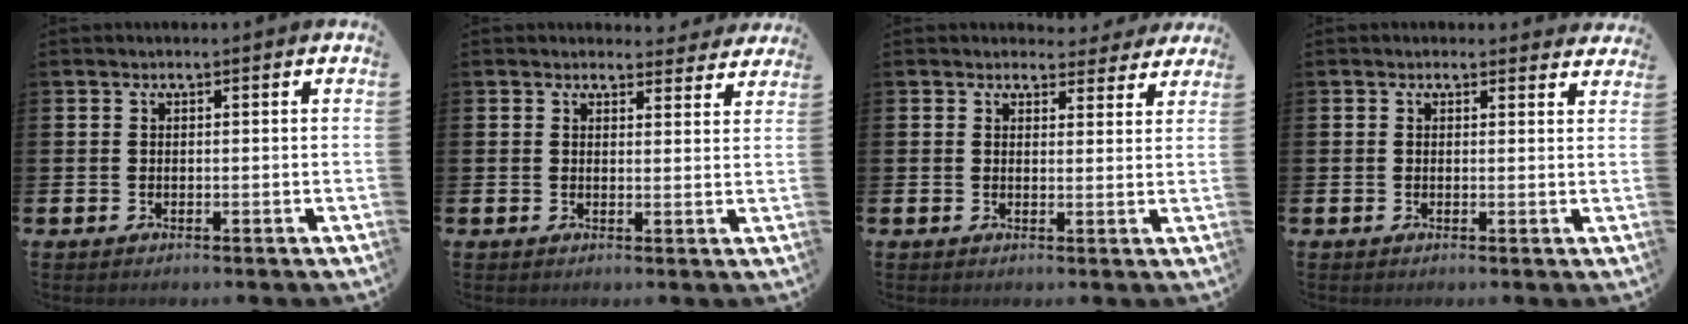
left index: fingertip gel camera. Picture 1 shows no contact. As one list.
[{"total": 2.6, "force": [2.5, 0.7, 0.0], "torque": [0.003, -0.014, 0.042]}, {"total": 3.0, "force": [2.8, 1.2, 0.2], "torque": [0.006, -0.016, 0.045]}, {"total": 1.0, "force": [0.9, 0.4, 0.1], "torque": [0.005, -0.001, 0.015]}]